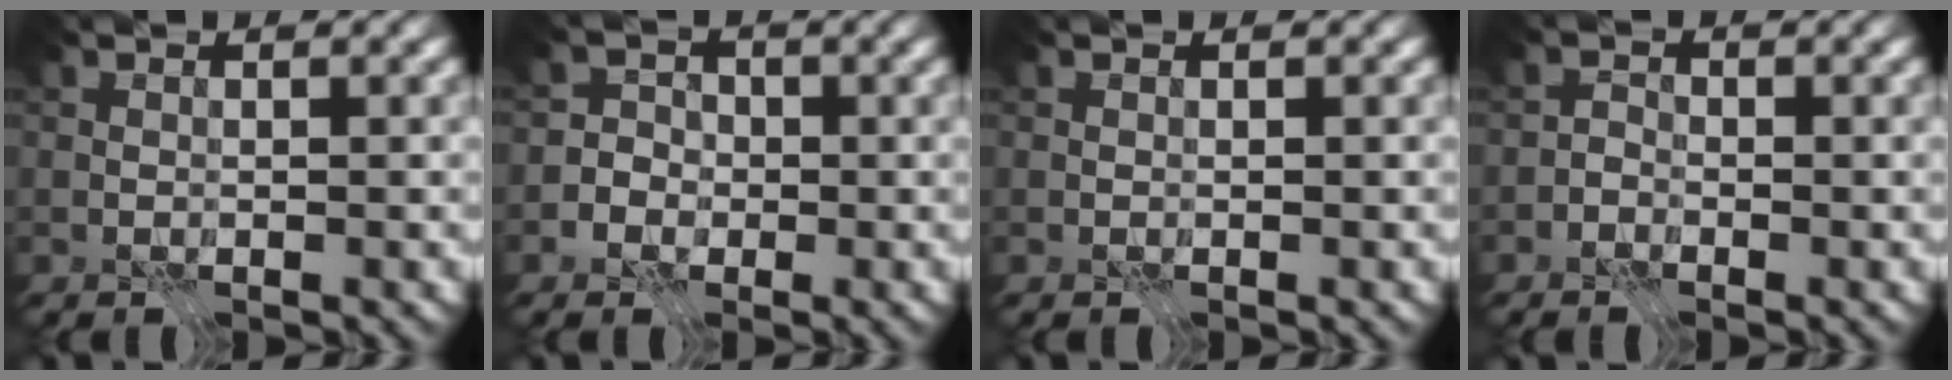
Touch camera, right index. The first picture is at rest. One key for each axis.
{"total": 3.0, "fx": -1.3, "fy": 2.7, "fz": 0.5, "tx": 0.021, "ty": 0.016, "tz": -0.051}
{"total": 0.0}
{"total": 1.6, "fx": -1.1, "fy": 1.0, "fz": 0.2, "tx": 0.017, "ty": 0.007, "tz": -0.030}